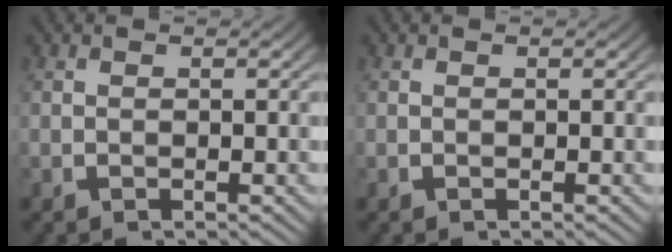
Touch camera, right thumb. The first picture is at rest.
{"total": 0.0}